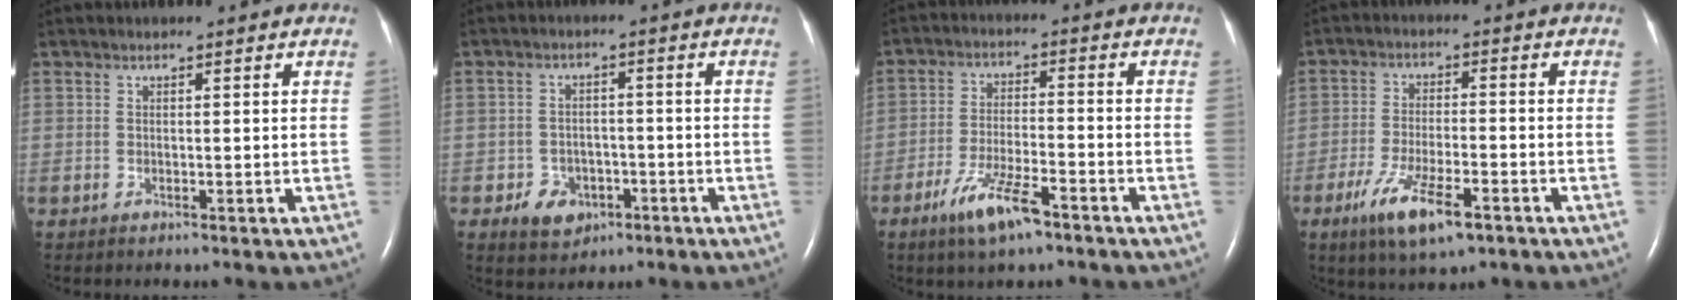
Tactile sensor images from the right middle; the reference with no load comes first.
{"total": 4.9, "force": [-2.3, 3.8, 2.0], "torque": [-0.036, 0.005, -0.027]}
{"total": 8.1, "force": [-5.3, 1.6, 6.0], "torque": [-0.121, -0.011, -0.094]}
{"total": 9.0, "force": [-5.1, 2.0, 7.2], "torque": [-0.140, -0.017, -0.085]}